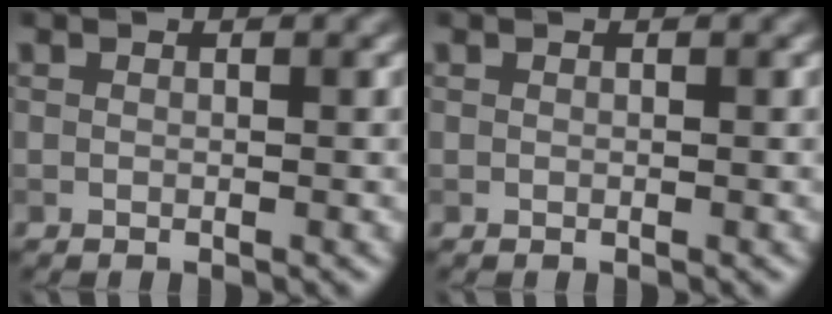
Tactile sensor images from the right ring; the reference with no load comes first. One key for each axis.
{"total": 0.0}